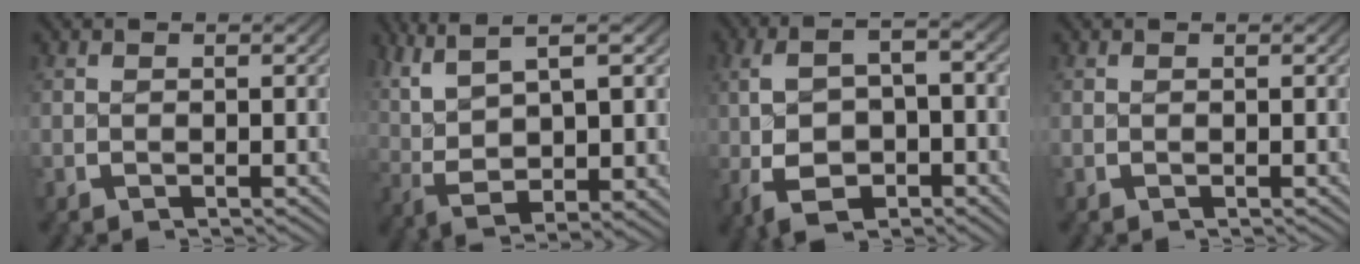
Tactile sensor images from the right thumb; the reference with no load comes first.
{"total": 10.4, "force": [2.3, 5.7, 8.4], "torque": [-0.172, -0.019, 0.058]}
{"total": 7.1, "force": [-0.8, 3.8, 5.9], "torque": [-0.109, -0.004, -0.002]}
{"total": 0.0}